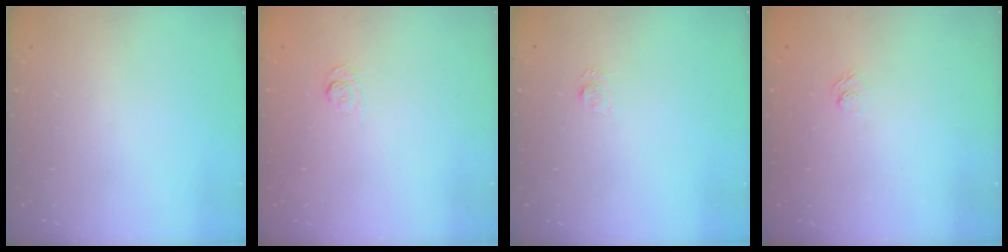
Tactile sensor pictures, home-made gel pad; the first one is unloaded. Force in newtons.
{"total": 3.5, "press": 3.1, "slide": 1.6}
{"total": 5.5, "press": 5.4, "slide": 0.6}
{"total": 2.4, "press": 2.0, "slide": 1.3}